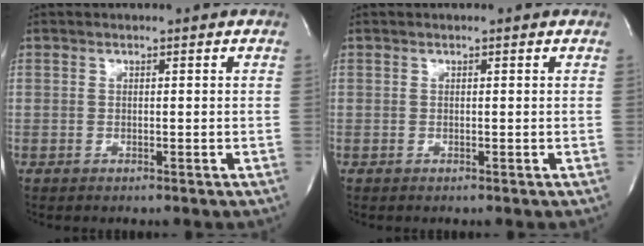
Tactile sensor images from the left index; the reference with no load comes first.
{"total": 0.0}